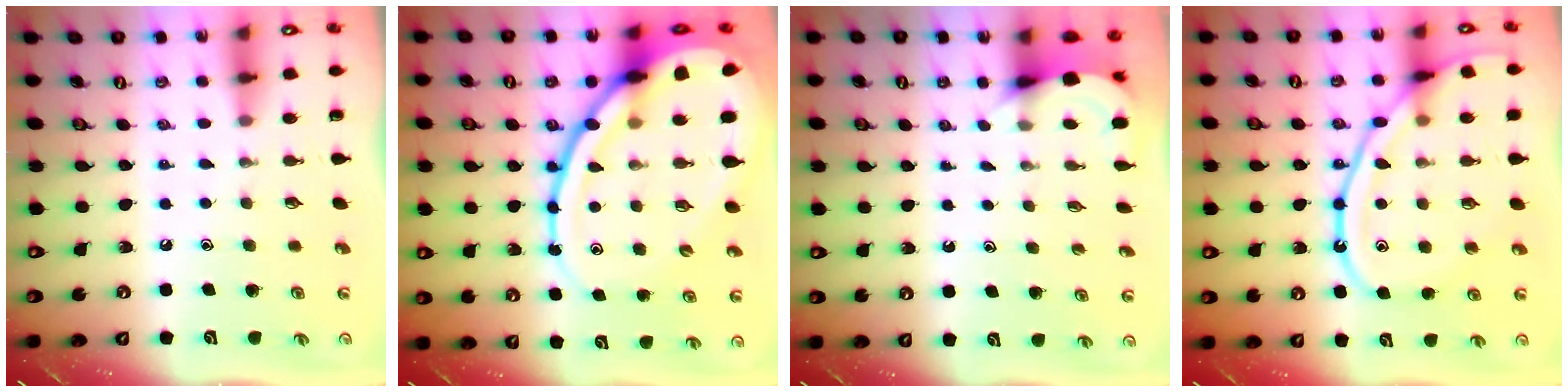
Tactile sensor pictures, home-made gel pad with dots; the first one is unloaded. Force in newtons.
{"total": 24.0, "press": 23.9, "slide": 2.4}
{"total": 5.1, "press": 5.1, "slide": 0.3}
{"total": 16.0, "press": 15.9, "slide": 1.4}